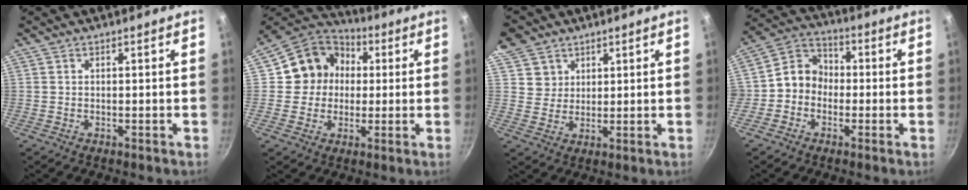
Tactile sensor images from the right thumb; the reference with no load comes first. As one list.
[{"total": 12.2, "force": [1.7, 11.2, 4.7], "torque": [-0.042, 0.025, 0.012]}, {"total": 7.0, "force": [4.2, 5.5, 1.1], "torque": [0.019, -0.006, 0.078]}, {"total": 7.5, "force": [-1.4, 6.6, 3.3], "torque": [-0.025, 0.028, -0.046]}]